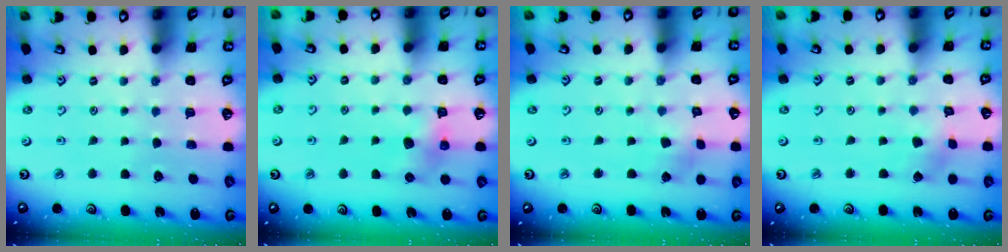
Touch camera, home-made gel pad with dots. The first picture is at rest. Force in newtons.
{"total": 6.2, "press": 6.2, "slide": 0.2}
{"total": 2.0, "press": 2.0, "slide": 0.3}
{"total": 2.9, "press": 2.9, "slide": 0.3}